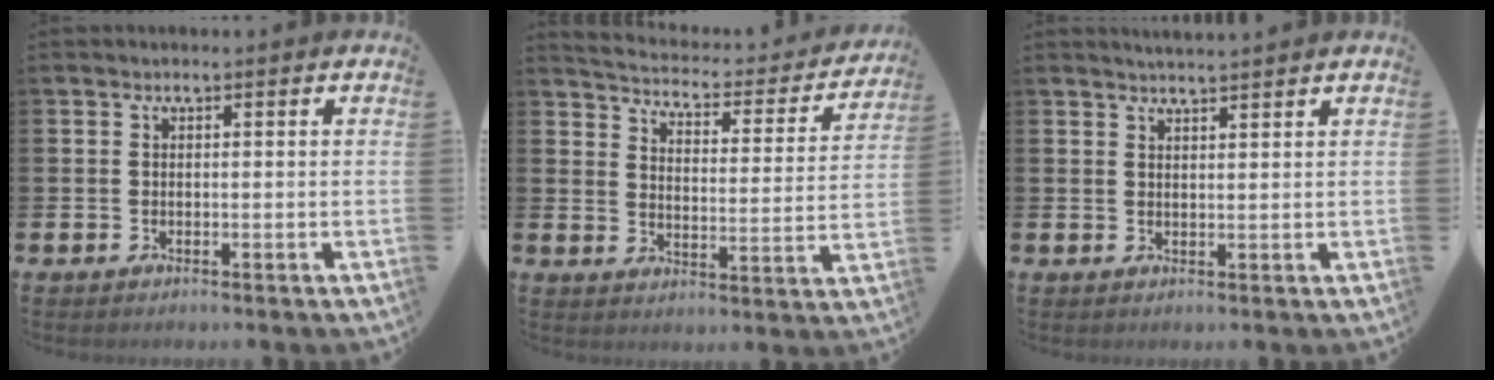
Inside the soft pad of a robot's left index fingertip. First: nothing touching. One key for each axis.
{"total": 4.4, "fx": 4.2, "fy": 1.0, "fz": 0.9, "tx": -0.034, "ty": -0.044, "tz": 0.062}
{"total": 2.4, "fx": 2.4, "fy": -0.2, "fz": 0.2, "tx": -0.007, "ty": -0.011, "tz": 0.044}